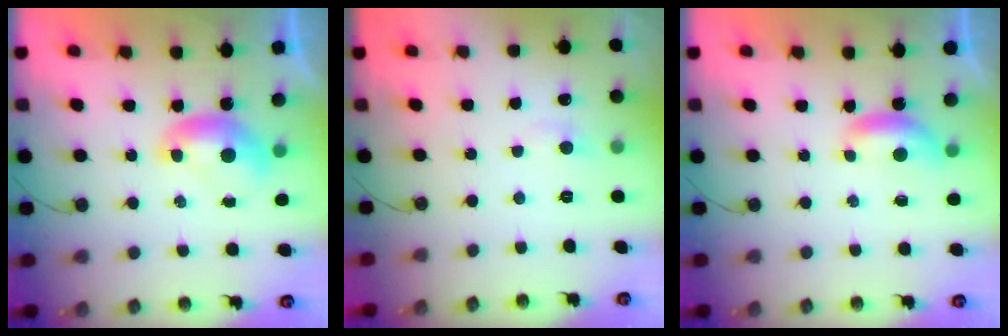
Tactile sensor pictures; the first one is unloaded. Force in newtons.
{"total": 0.9, "press": 0.6, "slide": 0.7}
{"total": 0.6, "press": 0.1, "slide": 0.5}